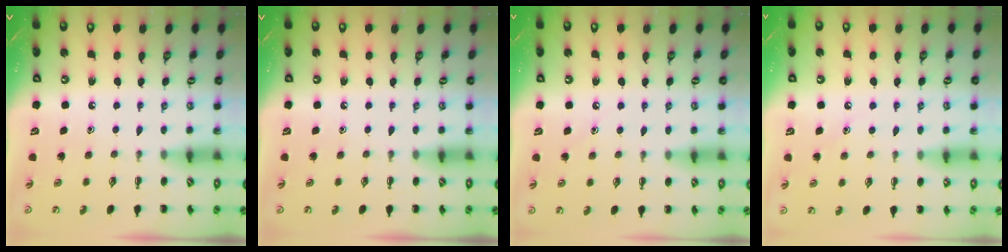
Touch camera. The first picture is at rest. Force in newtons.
{"total": 0.0}
{"total": 5.5, "press": 5.3, "slide": 1.6}
{"total": 7.5, "press": 7.3, "slide": 2.0}